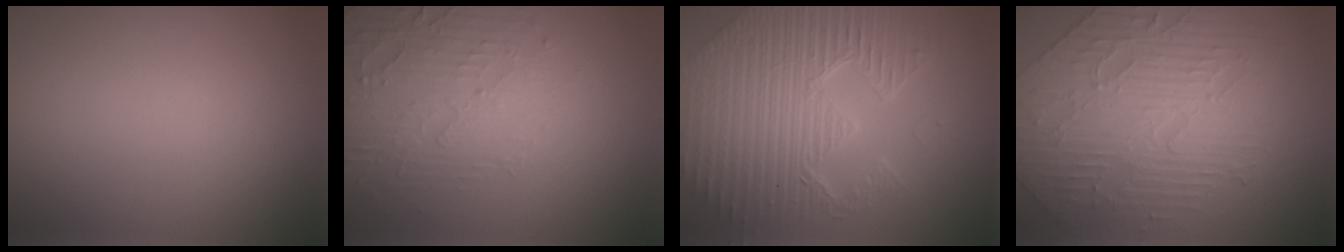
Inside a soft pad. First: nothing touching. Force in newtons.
{"total": 5.0, "press": 3.3, "slide": 3.8}
{"total": 10.8, "press": 7.1, "slide": 8.2}
{"total": 5.8, "press": 5.1, "slide": 2.7}